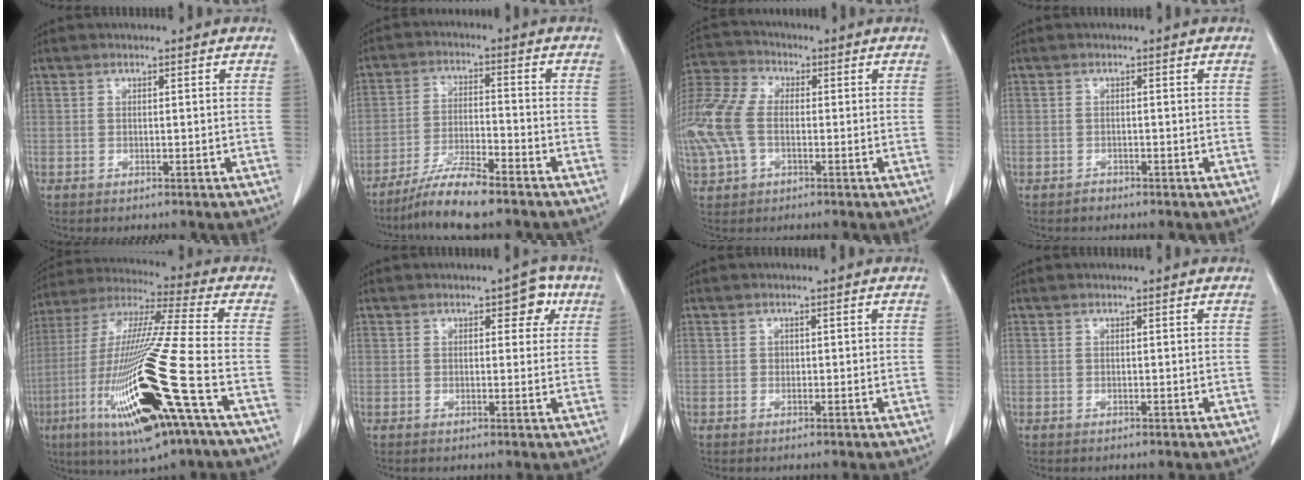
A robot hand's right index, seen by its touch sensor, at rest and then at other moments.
{"total": 7.5, "force": [-6.3, 0.1, 4.1], "torque": [-0.081, -0.024, -0.118]}
{"total": 13.1, "force": [-0.8, 8.1, 10.3], "torque": [-0.267, 0.023, -0.015]}
{"total": 0.8, "force": [-0.7, 0.5, -0.2], "torque": [0.003, 0.002, -0.014]}
{"total": 24.3, "force": [-8.3, 1.0, 22.8], "torque": [-0.475, -0.040, -0.153]}
{"total": 4.0, "force": [1.7, 2.1, 2.9], "torque": [-0.026, 0.011, 0.019]}
{"total": 0.8, "force": [0.1, 0.7, 0.4], "torque": [-0.004, 0.002, 0.000]}
{"total": 0.0}